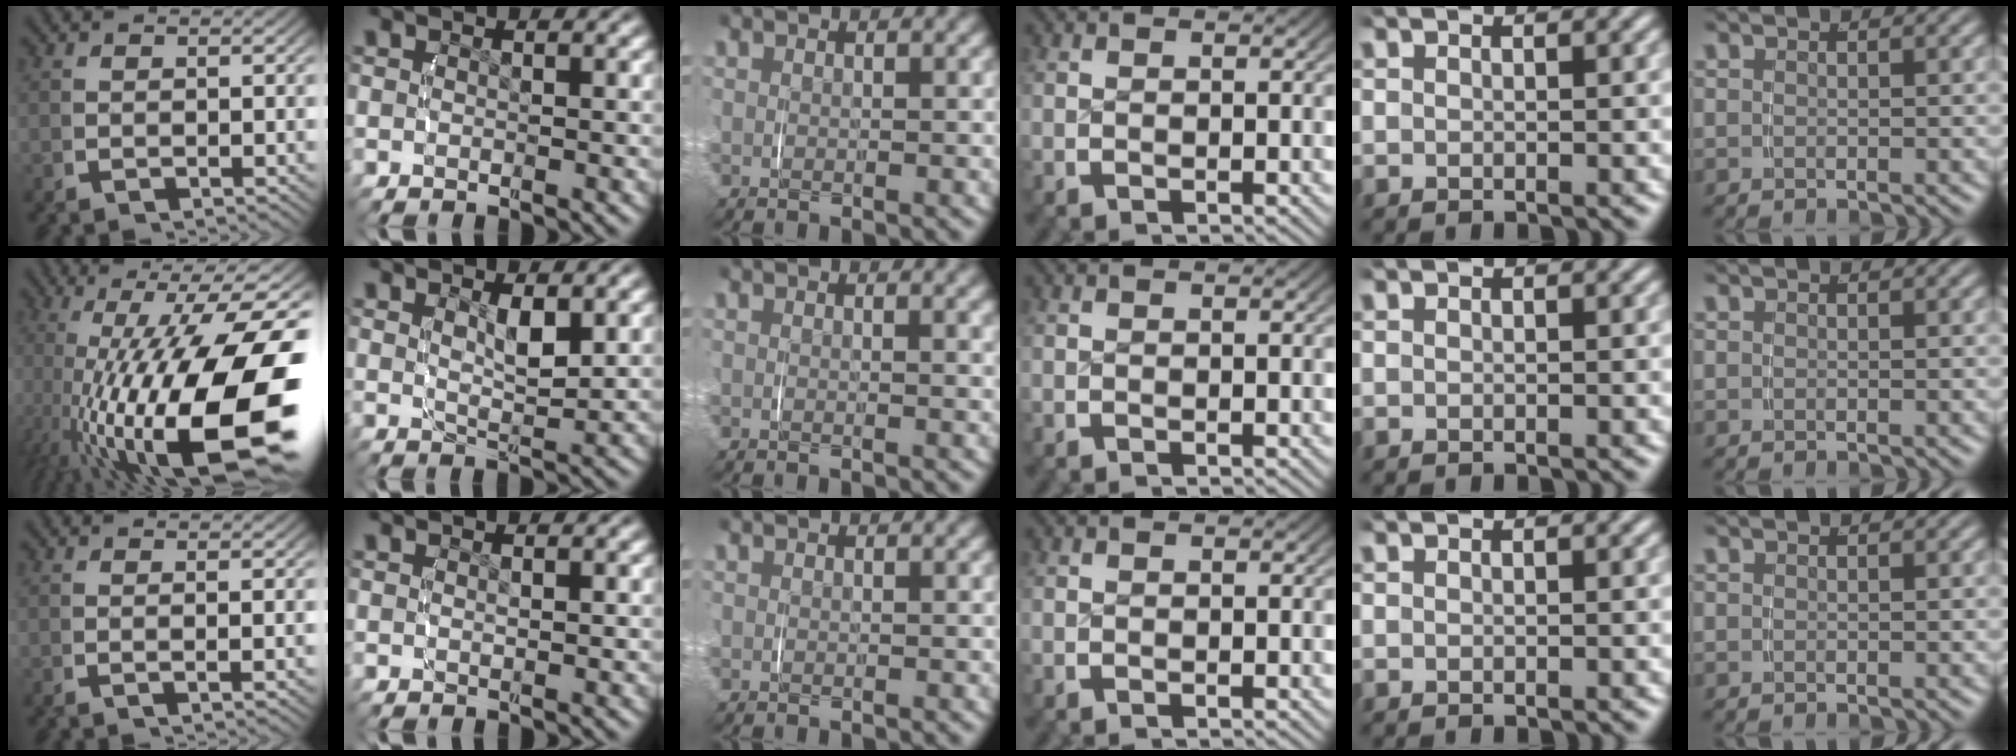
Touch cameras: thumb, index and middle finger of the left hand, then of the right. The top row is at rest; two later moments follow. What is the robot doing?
{"motion": "lift_and_place", "object": "glasses case"}